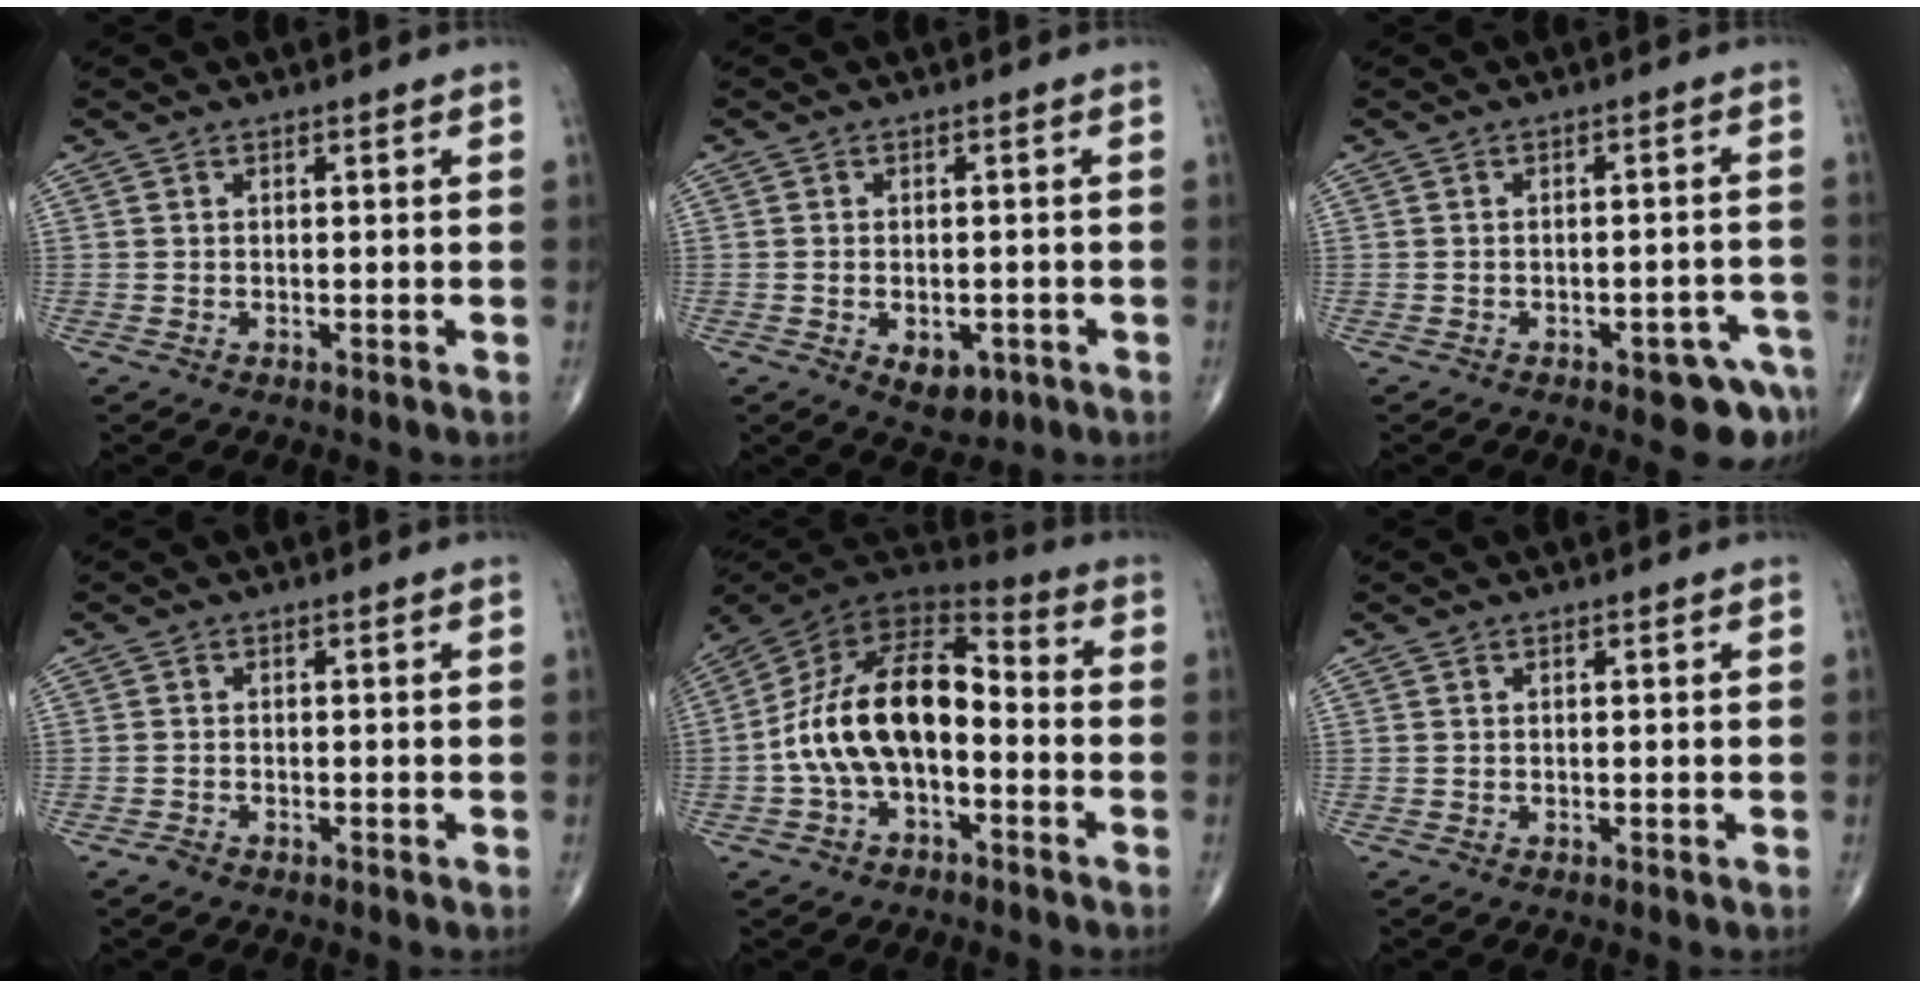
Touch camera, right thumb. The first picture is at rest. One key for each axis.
{"total": 5.5, "fx": -2.0, "fy": 3.5, "fz": 3.8, "tx": -0.043, "ty": 0.006, "tz": -0.015}
{"total": 6.7, "fx": -3.9, "fy": 2.7, "fz": 4.8, "tx": -0.043, "ty": 0.027, "tz": -0.042}
{"total": 1.0, "fx": -0.8, "fy": 0.5, "fz": 0.4, "tx": -0.012, "ty": 0.001, "tz": -0.017}
{"total": 17.4, "fx": -2.8, "fy": 9.8, "fz": 14.1, "tx": -0.242, "ty": 0.054, "tz": -0.056}
{"total": 0.0}